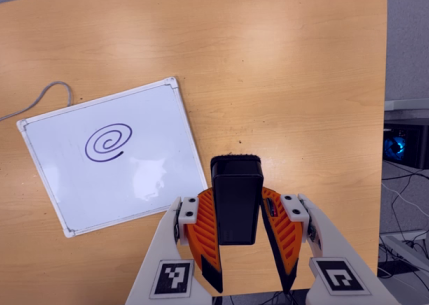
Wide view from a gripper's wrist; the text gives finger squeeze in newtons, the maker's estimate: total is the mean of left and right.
{"total": 6.1, "left": 4.9, "right": 7.3}